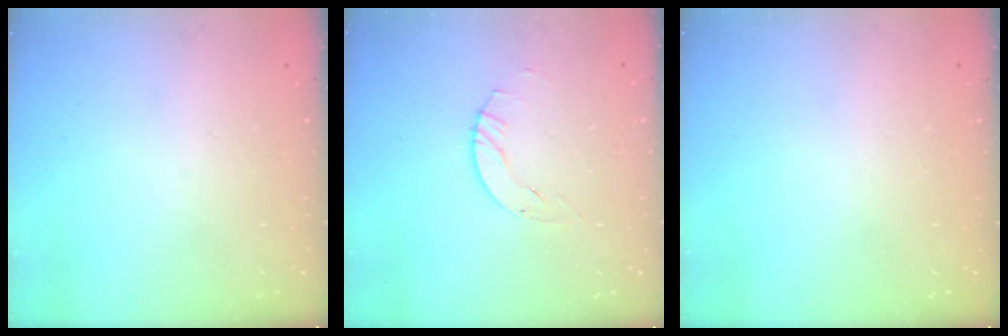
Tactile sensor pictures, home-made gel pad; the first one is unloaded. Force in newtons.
{"total": 2.9, "press": 2.9, "slide": 0.4}
{"total": 0.0}